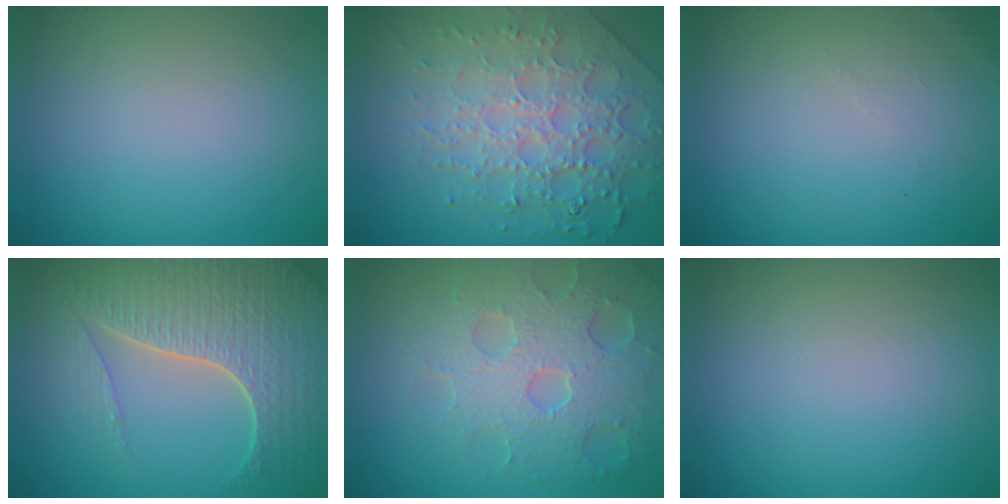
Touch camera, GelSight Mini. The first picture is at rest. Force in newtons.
{"total": 7.9, "press": 5.6, "slide": 5.6}
{"total": 1.1, "press": 1.1, "slide": 0.3}
{"total": 7.8, "press": 5.7, "slide": 5.3}
{"total": 6.4, "press": 5.3, "slide": 3.6}
{"total": 0.0}